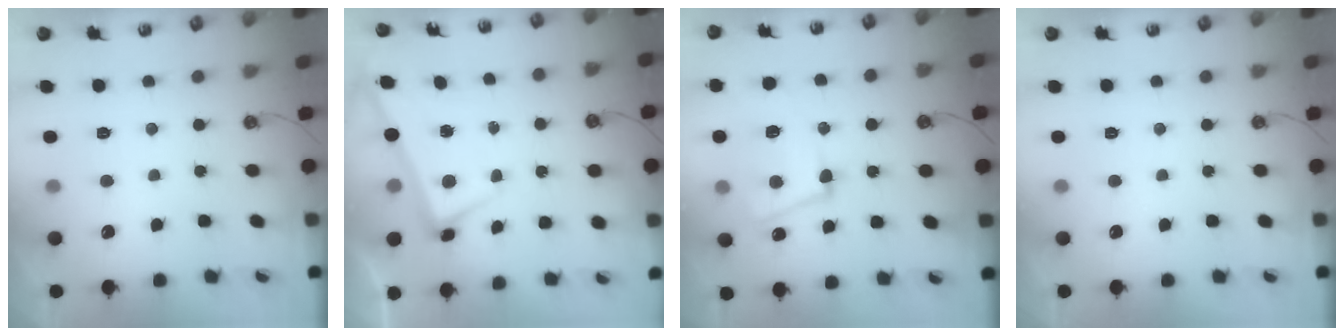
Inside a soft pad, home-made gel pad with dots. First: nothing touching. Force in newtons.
{"total": 2.9, "press": 2.9, "slide": 0.4}
{"total": 8.9, "press": 8.6, "slide": 2.1}
{"total": 0.0}